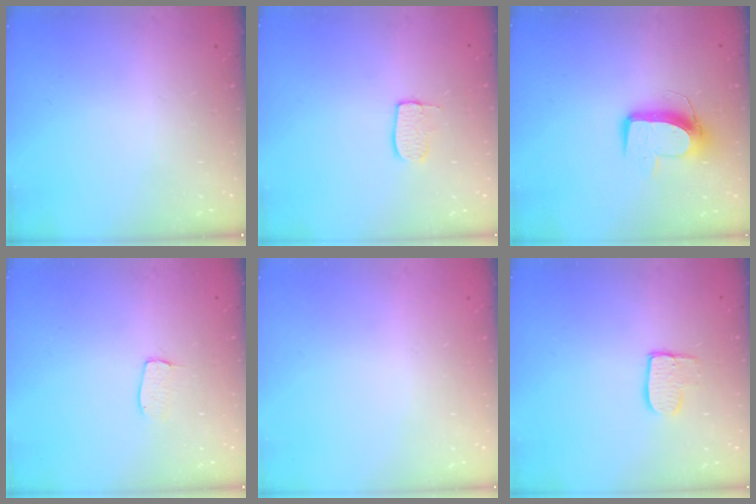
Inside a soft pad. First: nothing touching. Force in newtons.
{"total": 7.1, "press": 7.0, "slide": 0.4}
{"total": 9.7, "press": 9.7, "slide": 0.6}
{"total": 3.8, "press": 3.8, "slide": 0.2}
{"total": 0.0}
{"total": 7.8, "press": 7.8, "slide": 0.5}